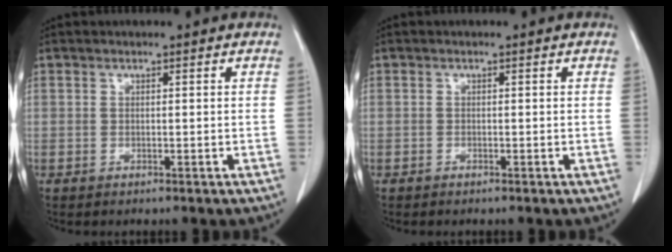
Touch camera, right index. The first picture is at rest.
{"total": 0.0}